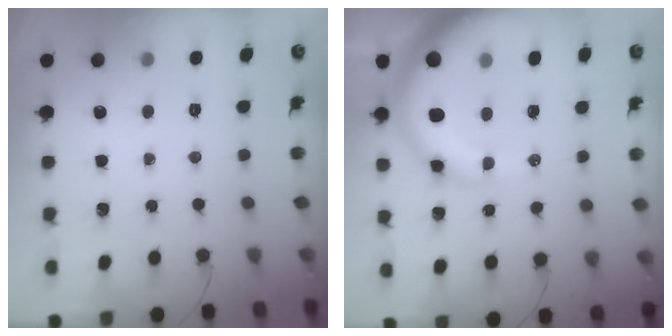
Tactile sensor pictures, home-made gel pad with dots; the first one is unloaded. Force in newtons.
{"total": 14.7, "press": 14.2, "slide": 3.8}